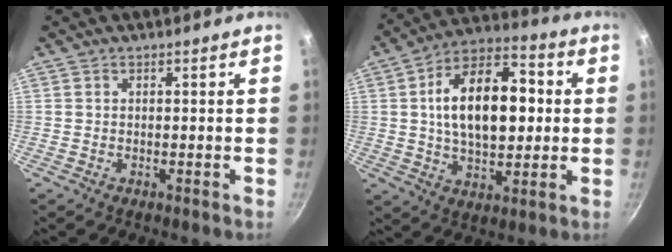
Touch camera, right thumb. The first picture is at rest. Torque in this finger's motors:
{"motor_torque": [-0.62, 1.51, 0.87, 0.79, 0.18]}